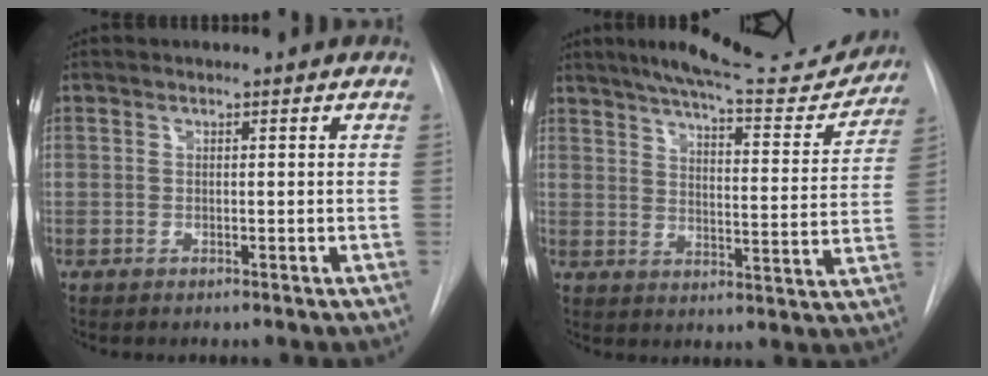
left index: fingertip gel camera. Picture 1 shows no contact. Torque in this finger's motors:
{"motor_torque": [0.98, -1.15, 0.08, 0.02]}